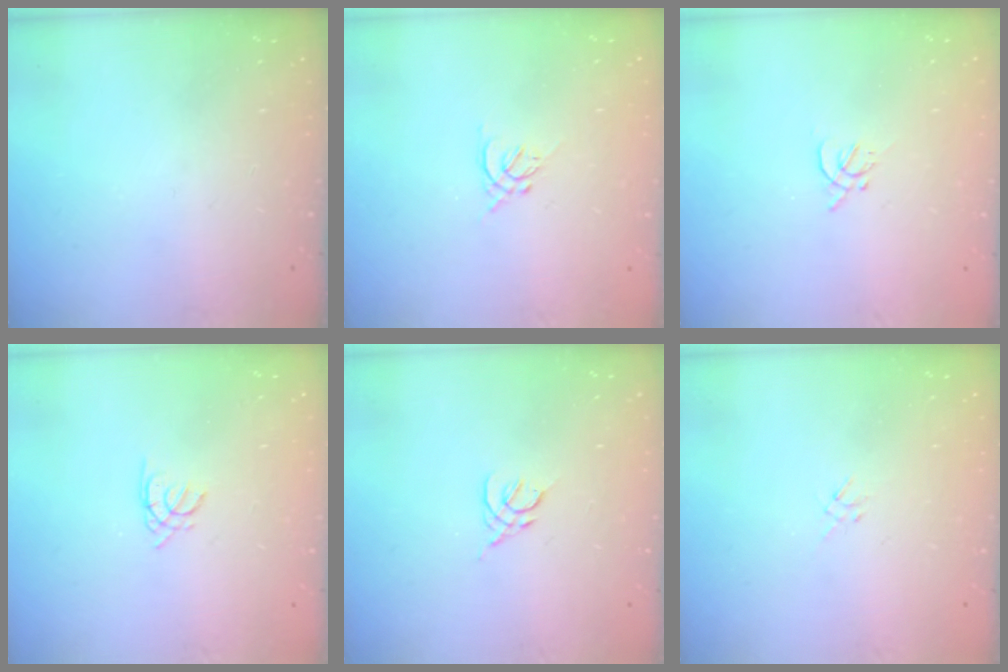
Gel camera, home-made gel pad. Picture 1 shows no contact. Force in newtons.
{"total": 1.3, "press": 1.2, "slide": 0.5}
{"total": 1.9, "press": 1.8, "slide": 0.5}
{"total": 0.5, "press": 0.4, "slide": 0.3}
{"total": 2.2, "press": 2.1, "slide": 0.6}
{"total": 1.3, "press": 1.2, "slide": 0.5}